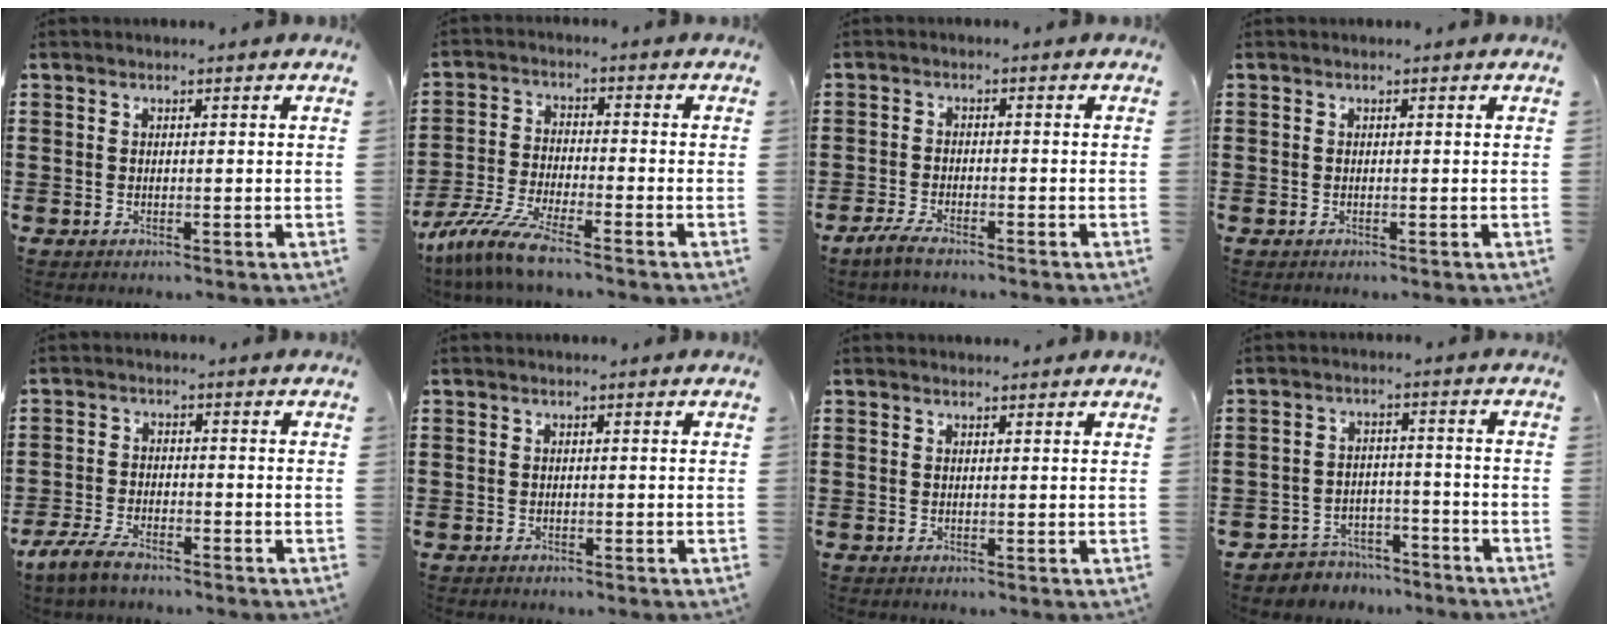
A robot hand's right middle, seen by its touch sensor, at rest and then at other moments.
{"total": 7.8, "force": [-6.7, 0.5, 3.9], "torque": [-0.098, -0.011, -0.135]}
{"total": 2.8, "force": [-2.3, 0.7, 1.4], "torque": [-0.039, 0.003, -0.051]}
{"total": 0.0}
{"total": 4.7, "force": [-3.7, 1.6, 2.4], "torque": [-0.060, -0.001, -0.076]}
{"total": 0.7, "force": [-0.5, 0.4, 0.0], "torque": [0.001, 0.004, -0.013]}
{"total": 0.5, "force": [0.5, 0.2, 0.0], "torque": [0.006, -0.003, 0.008]}
{"total": 4.2, "force": [-4.0, 1.1, -0.2], "torque": [-0.005, 0.006, -0.086]}